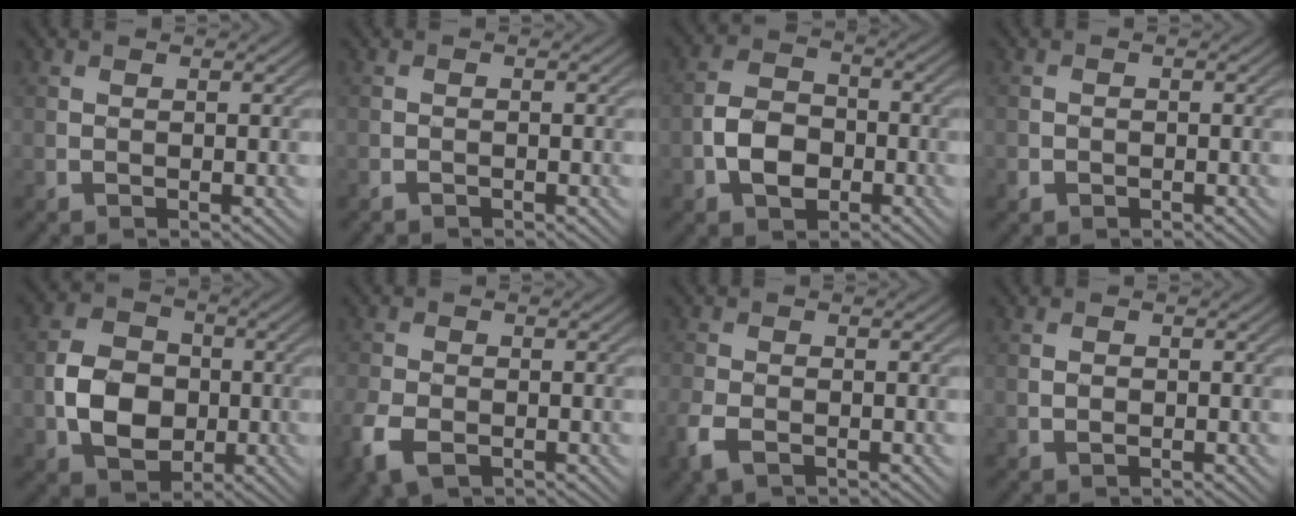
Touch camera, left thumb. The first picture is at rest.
{"total": 0.9, "force": [-0.9, 0.3, 0.1], "torque": [-0.003, -0.003, -0.018]}
{"total": 5.8, "force": [-2.2, 4.2, 3.5], "torque": [-0.068, 0.000, -0.048]}
{"total": 1.2, "force": [-0.8, 0.9, 0.2], "torque": [-0.002, -0.004, -0.017]}
{"total": 7.5, "force": [-1.3, 6.0, 4.3], "torque": [-0.086, -0.003, -0.033]}
{"total": 5.9, "force": [-3.2, 3.4, 3.6], "torque": [-0.091, -0.017, -0.067]}
{"total": 4.2, "force": [-2.4, 2.2, 2.6], "torque": [-0.068, -0.013, -0.052]}
{"total": 1.0, "force": [-0.4, 0.8, 0.5], "torque": [-0.008, -0.003, -0.007]}